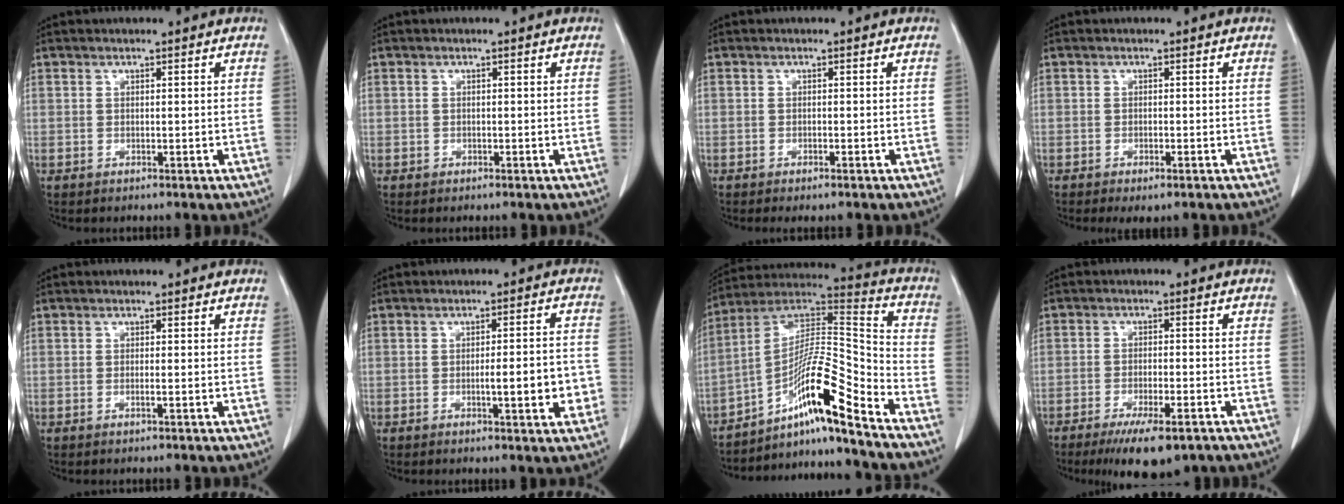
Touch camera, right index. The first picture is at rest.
{"total": 0.6, "force": [-0.3, 0.5, 0.0], "torque": [-0.002, 0.005, -0.006]}
{"total": 1.3, "force": [-1.0, 0.2, 0.8], "torque": [-0.013, -0.004, -0.013]}
{"total": 2.6, "force": [-1.7, 0.7, 1.8], "torque": [-0.023, -0.005, -0.022]}
{"total": 0.7, "force": [-0.3, -0.1, 0.6], "torque": [-0.012, 0.000, -0.005]}
{"total": 6.5, "force": [-1.7, 1.0, 6.2], "torque": [-0.082, 0.005, -0.019]}
{"total": 15.1, "force": [-10.0, -0.2, 11.3], "torque": [-0.207, 0.023, -0.171]}
{"total": 9.8, "force": [-6.9, 2.2, 6.6], "torque": [-0.098, -0.017, -0.102]}